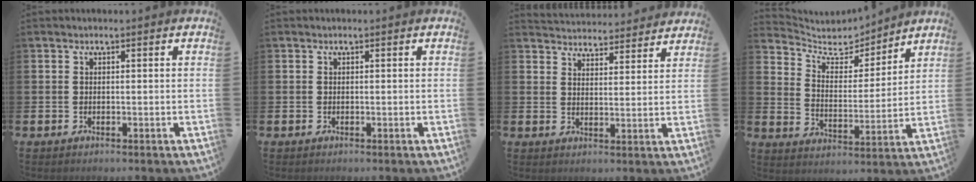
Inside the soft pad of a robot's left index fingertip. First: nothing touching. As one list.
[{"total": 0.0}, {"total": 4.6, "force": [4.5, 0.7, -0.2], "torque": [-0.001, -0.037, 0.079]}, {"total": 5.8, "force": [5.3, 2.2, 0.6], "torque": [-0.054, -0.043, 0.090]}]